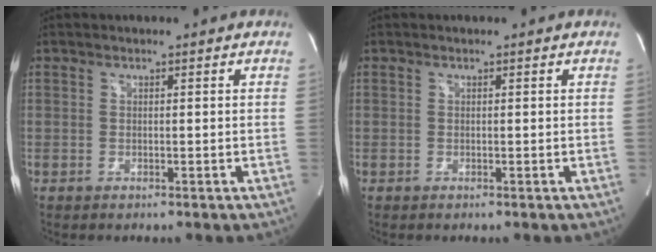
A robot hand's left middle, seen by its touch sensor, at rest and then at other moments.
{"total": 0.0}